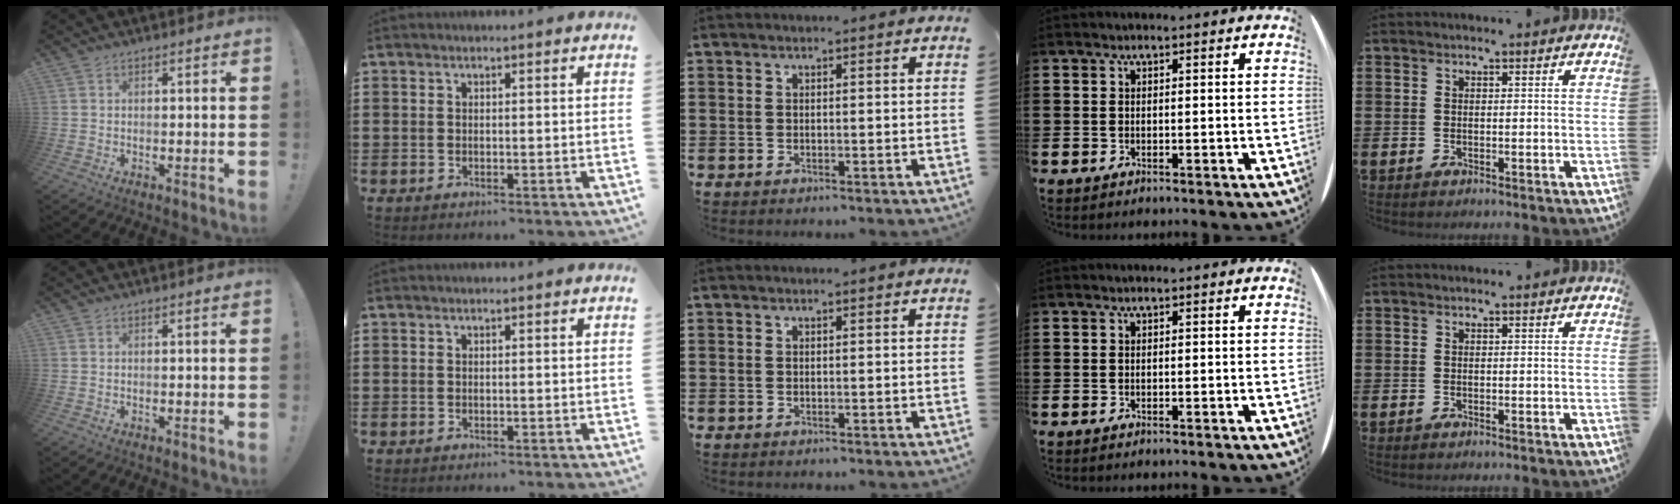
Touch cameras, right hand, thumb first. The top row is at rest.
{}